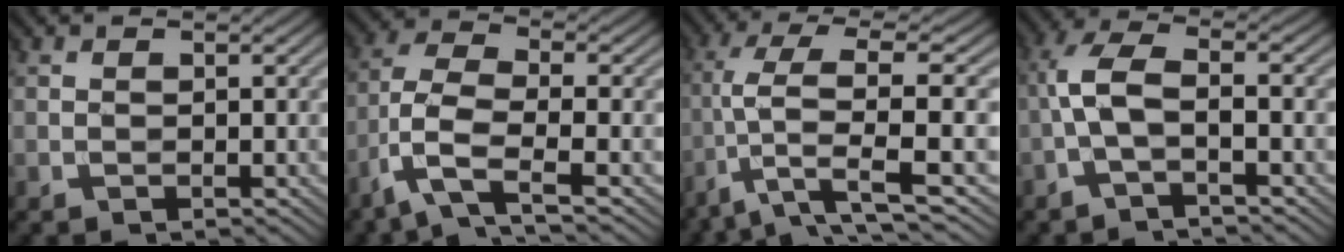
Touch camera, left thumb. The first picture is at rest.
{"total": 7.0, "force": [-3.7, 2.0, 5.6], "torque": [-0.120, 0.003, -0.092]}
{"total": 7.8, "force": [-1.4, 1.6, 7.5], "torque": [-0.135, 0.018, -0.038]}
{"total": 5.2, "force": [-1.4, 1.4, 4.8], "torque": [-0.105, 0.014, -0.043]}